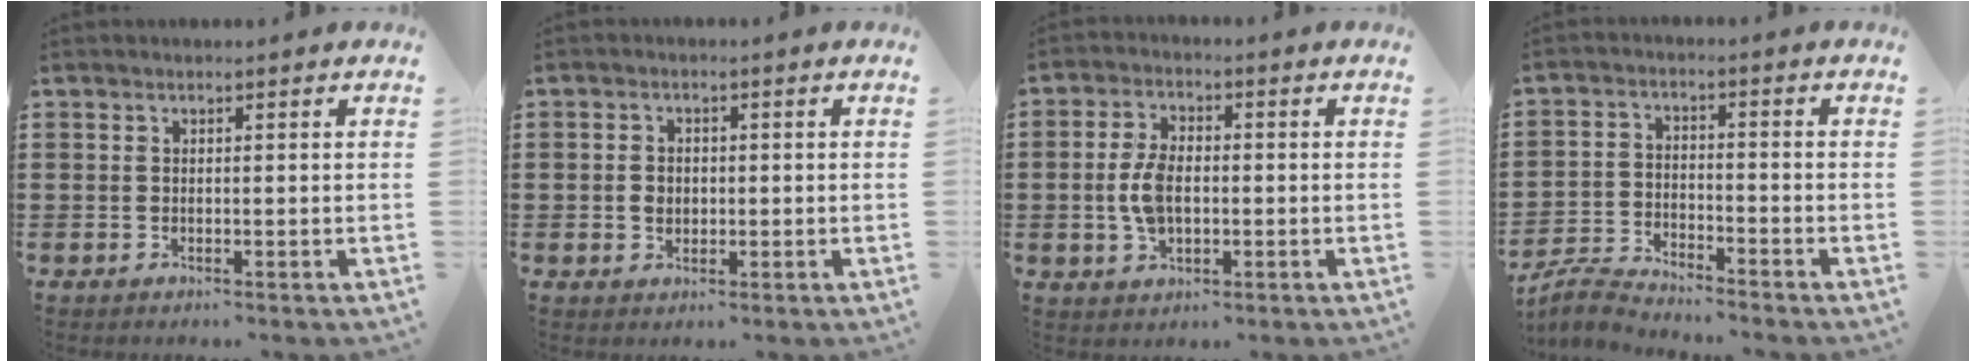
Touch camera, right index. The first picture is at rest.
{"total": 2.1, "force": [-0.2, 1.7, 1.2], "torque": [-0.026, 0.006, -0.005]}
{"total": 6.1, "force": [-0.4, 3.4, 5.0], "torque": [-0.124, -0.004, -0.014]}
{"total": 5.4, "force": [-5.4, 0.2, 0.6], "torque": [-0.031, 0.000, -0.115]}